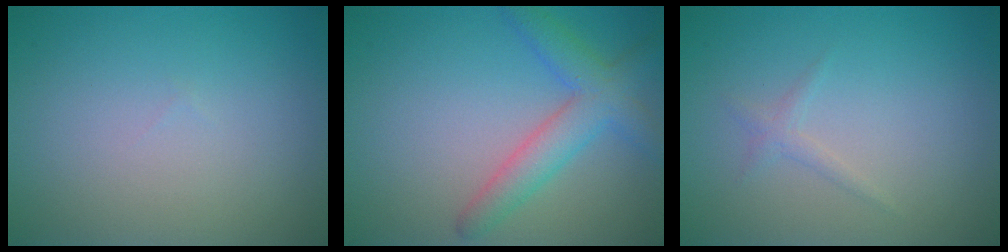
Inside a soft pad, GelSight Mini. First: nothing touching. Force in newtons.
{"total": 4.2, "press": 4.2, "slide": 0.2}
{"total": 0.9, "press": 0.9, "slide": 0.1}